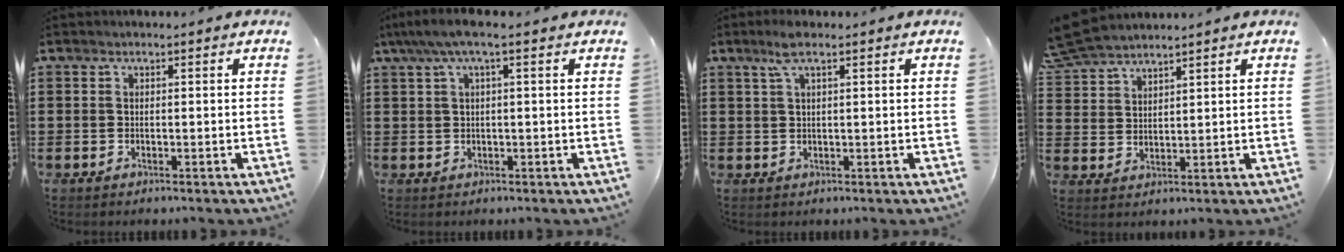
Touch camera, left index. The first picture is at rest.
{"total": 3.2, "force": [0.9, 0.3, 3.0], "torque": [-0.066, 0.000, 0.011]}
{"total": 3.3, "force": [1.8, 0.5, 2.7], "torque": [-0.058, 0.004, 0.032]}
{"total": 5.6, "force": [5.3, 1.0, 1.5], "torque": [-0.049, -0.011, 0.099]}